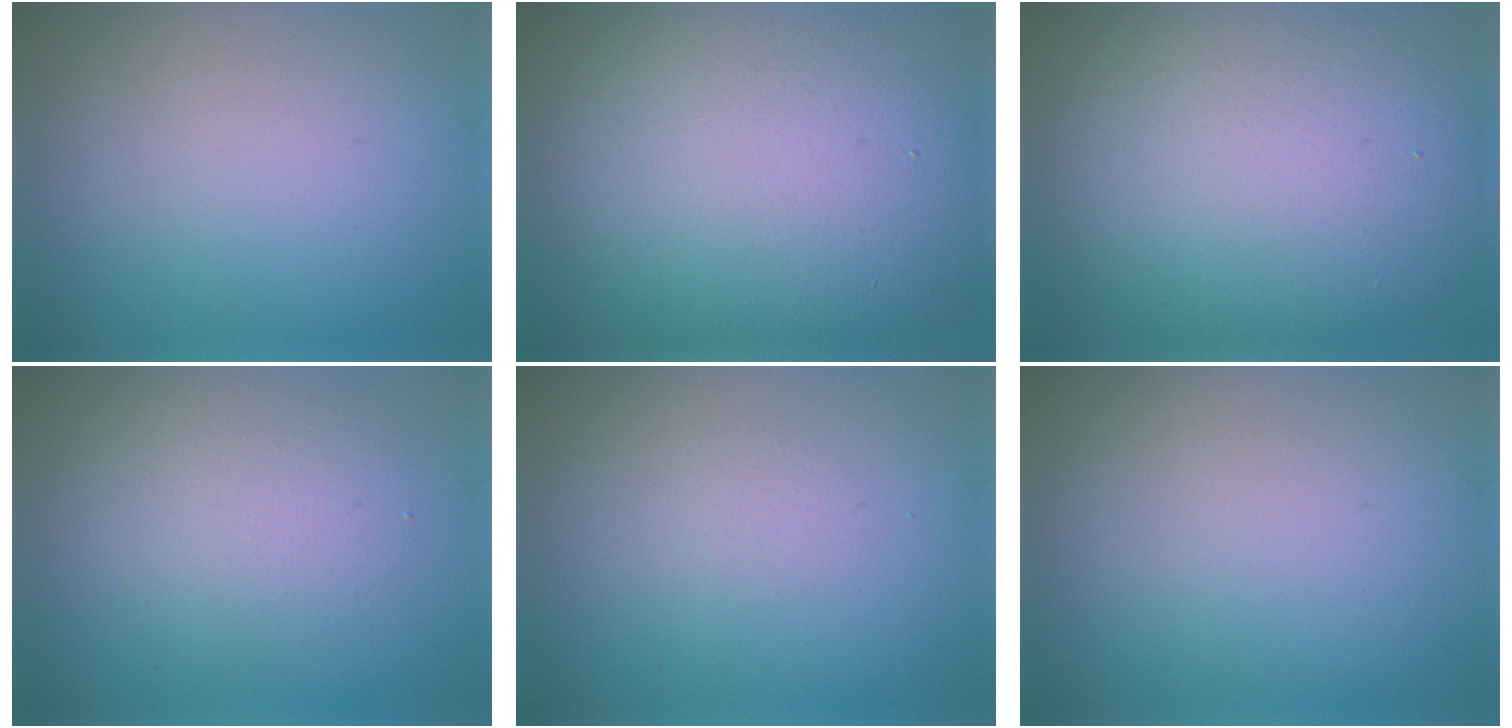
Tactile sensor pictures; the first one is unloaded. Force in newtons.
{"total": 19.3, "press": 19.3, "slide": 1.0}
{"total": 13.8, "press": 13.8, "slide": 1.2}
{"total": 3.1, "press": 3.1, "slide": 0.1}
{"total": 0.7, "press": 0.7, "slide": 0.1}
{"total": 0.0}